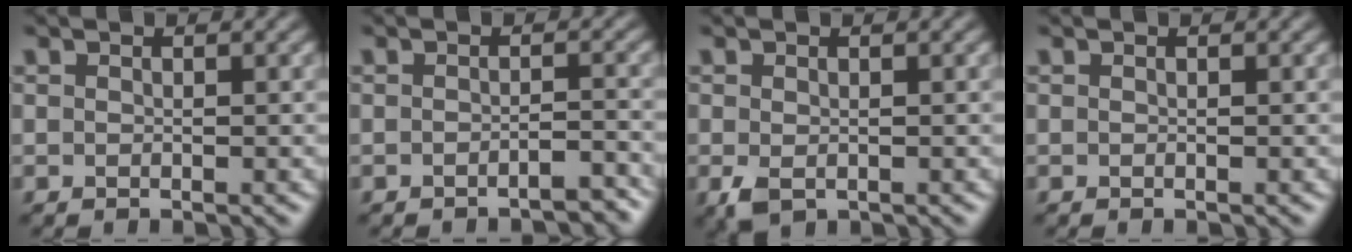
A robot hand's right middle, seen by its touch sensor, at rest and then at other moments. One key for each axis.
{"total": 2.3, "fx": -2.1, "fy": 0.4, "fz": 1.0, "tx": -0.008, "ty": 0.005, "tz": -0.030}
{"total": 1.9, "fx": -0.7, "fy": 1.2, "fz": 1.3, "tx": -0.035, "ty": -0.011, "tz": -0.010}
{"total": 0.0}